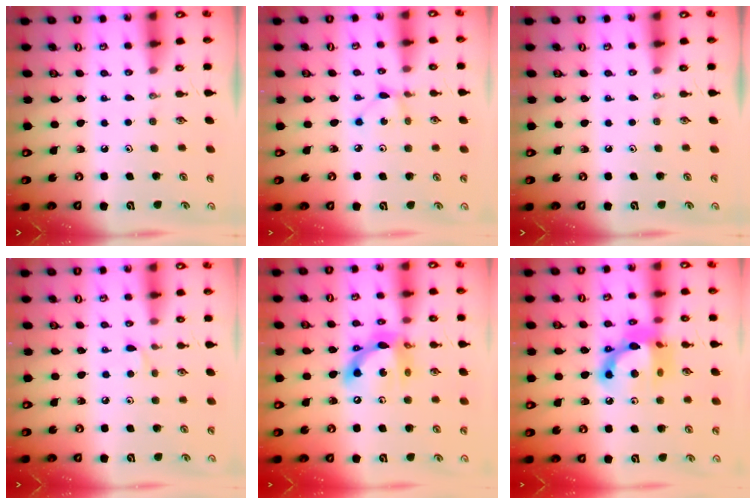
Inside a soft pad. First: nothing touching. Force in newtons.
{"total": 2.4, "press": 2.4, "slide": 0.1}
{"total": 0.0}
{"total": 4.7, "press": 4.6, "slide": 0.6}
{"total": 14.9, "press": 14.8, "slide": 1.2}
{"total": 14.4, "press": 14.4, "slide": 1.1}